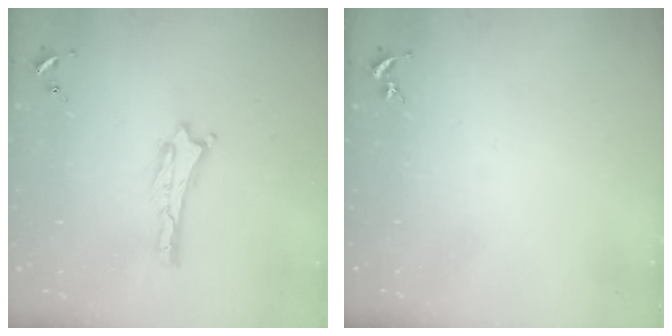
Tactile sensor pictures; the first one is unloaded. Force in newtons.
{"total": 0.0}